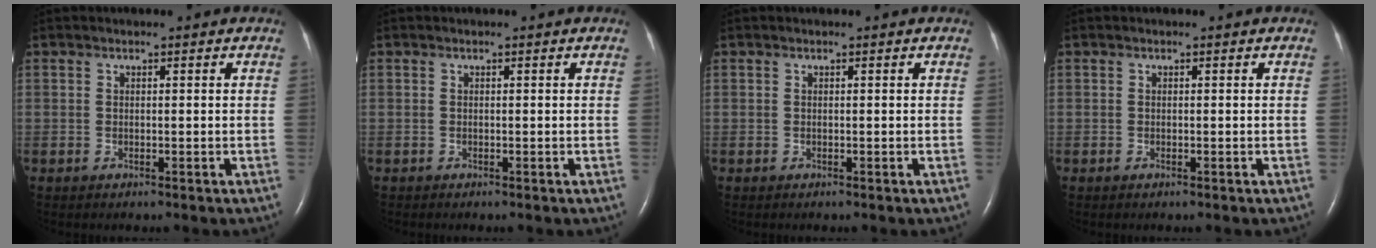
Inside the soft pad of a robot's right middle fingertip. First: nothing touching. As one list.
[{"total": 0.0}, {"total": 0.0}, {"total": 0.0}]